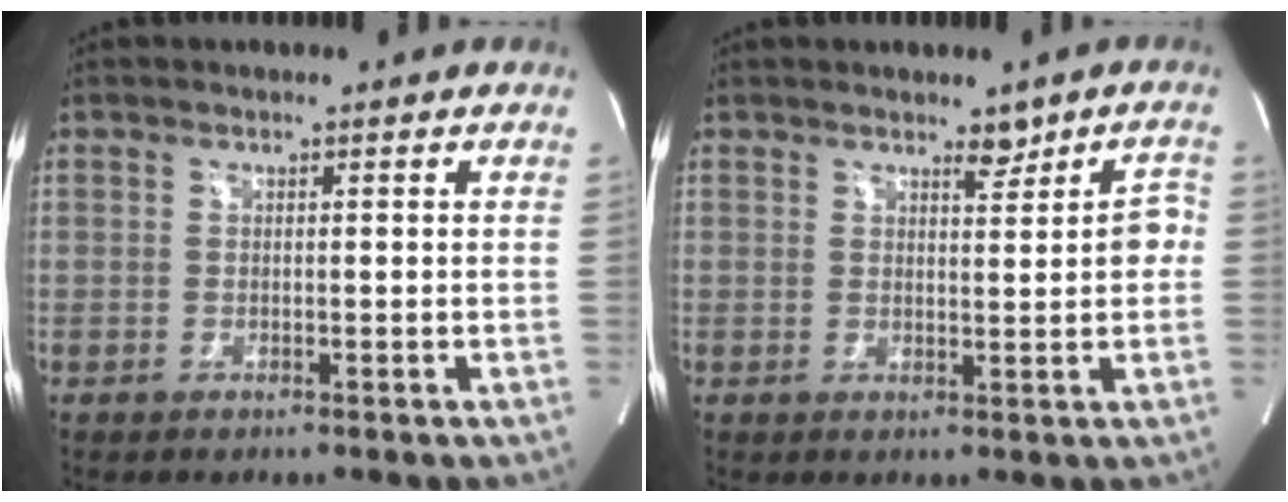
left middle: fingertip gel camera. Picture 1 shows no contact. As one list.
[{"total": 3.1, "force": [1.4, 1.1, 2.6], "torque": [-0.024, 0.011, 0.020]}]